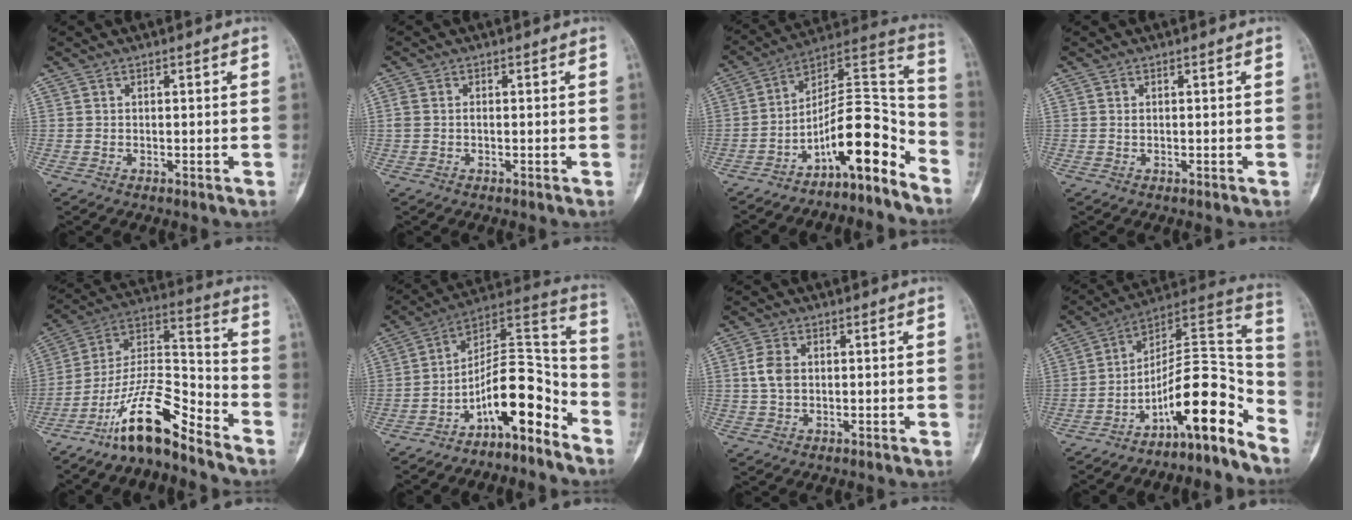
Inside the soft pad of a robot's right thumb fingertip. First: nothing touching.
{"total": 1.7, "force": [-0.1, 1.1, 1.3], "torque": [-0.038, 0.008, -0.004]}
{"total": 14.5, "force": [-9.6, 4.2, 10.0], "torque": [-0.130, 0.134, -0.159]}
{"total": 0.0}
{"total": 15.3, "force": [-11.4, 3.8, 9.5], "torque": [-0.170, 0.101, -0.213]}
{"total": 14.0, "force": [-8.5, 5.0, 9.9], "torque": [-0.139, 0.122, -0.143]}
{"total": 4.3, "force": [0.5, 2.8, 3.1], "torque": [-0.065, 0.003, 0.008]}
{"total": 15.4, "force": [-10.5, 3.8, 10.5], "torque": [-0.135, 0.142, -0.171]}